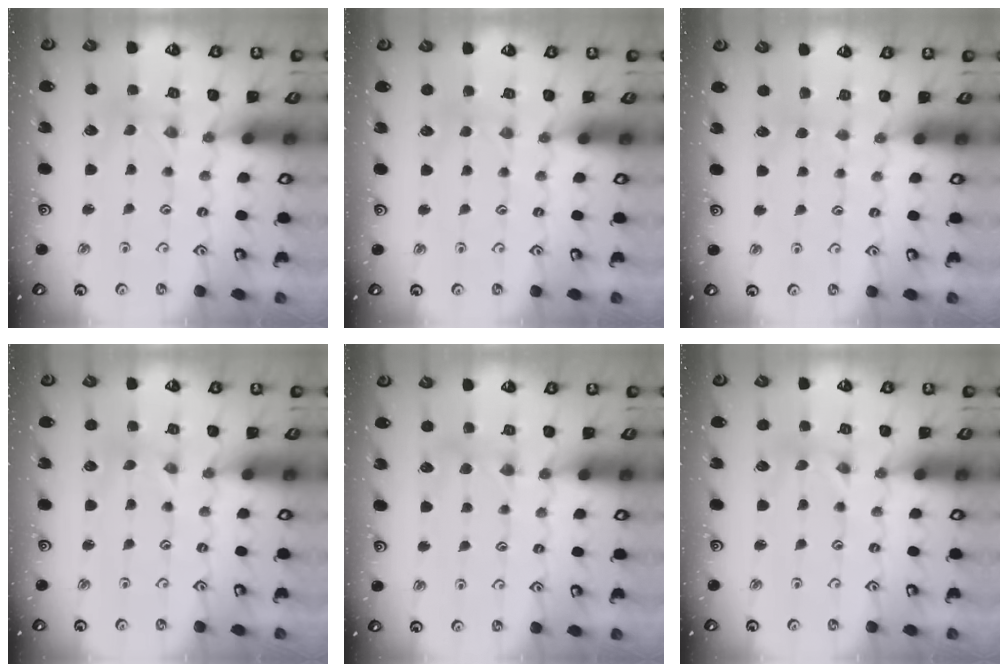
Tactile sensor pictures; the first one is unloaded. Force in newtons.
{"total": 2.2, "press": 2.2, "slide": 0.3}
{"total": 2.7, "press": 2.6, "slide": 0.4}
{"total": 0.0}
{"total": 6.1, "press": 6.0, "slide": 0.7}
{"total": 0.0}